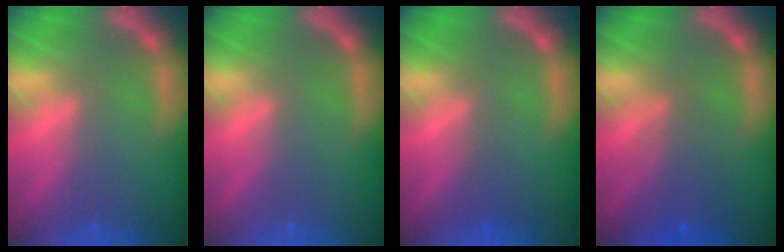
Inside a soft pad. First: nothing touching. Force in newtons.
{"total": 0.0}
{"total": 1.0}
{"total": 3.5}